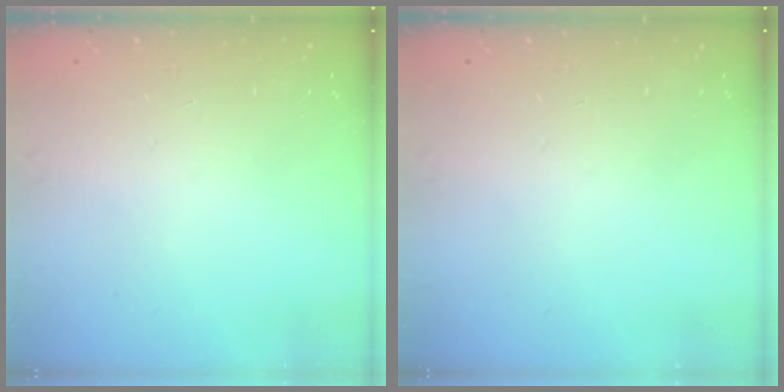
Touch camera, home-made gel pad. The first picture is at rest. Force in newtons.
{"total": 0.0}